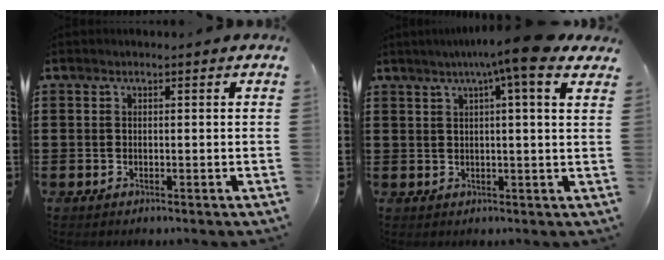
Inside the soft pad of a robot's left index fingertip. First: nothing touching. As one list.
[{"total": 7.4, "force": [4.7, -0.4, 5.7], "torque": [-0.097, -0.011, 0.075]}]